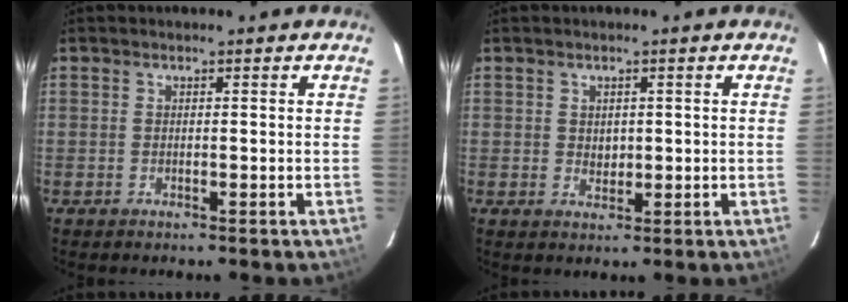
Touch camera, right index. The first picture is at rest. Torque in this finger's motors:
{"motor_torque": [0.00, 0.16, 0.16, 0.00]}